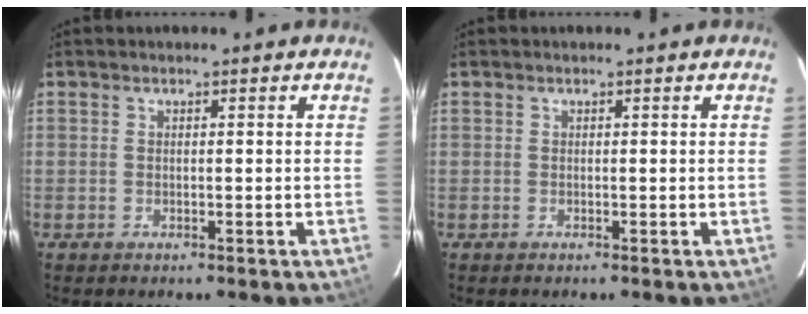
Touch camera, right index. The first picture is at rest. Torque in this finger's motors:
{"motor_torque": [-1.18, 0.28, -1.06, -0.21]}